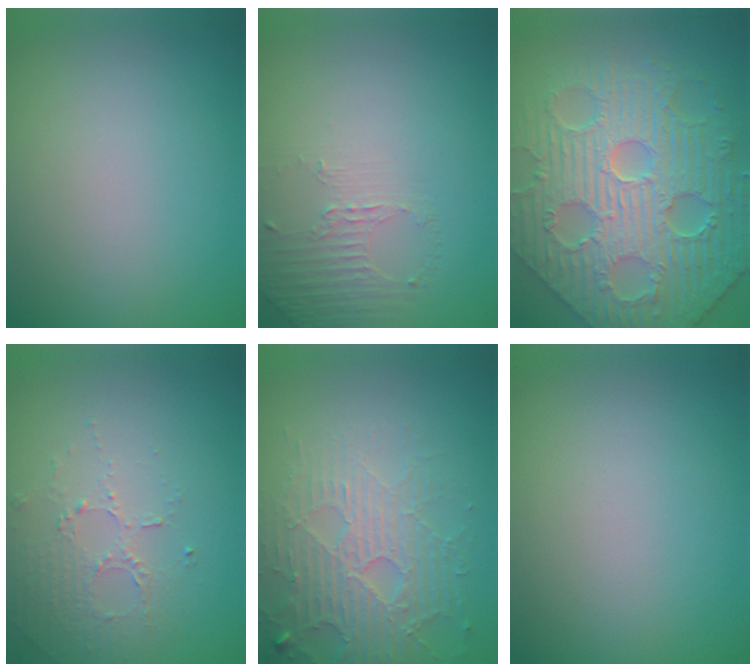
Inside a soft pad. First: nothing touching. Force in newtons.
{"total": 1.4, "press": 0.6, "slide": 1.2}
{"total": 10.1, "press": 7.9, "slide": 6.2}
{"total": 1.7, "press": 1.2, "slide": 1.2}
{"total": 4.2, "press": 4.2, "slide": 0.7}
{"total": 0.0}